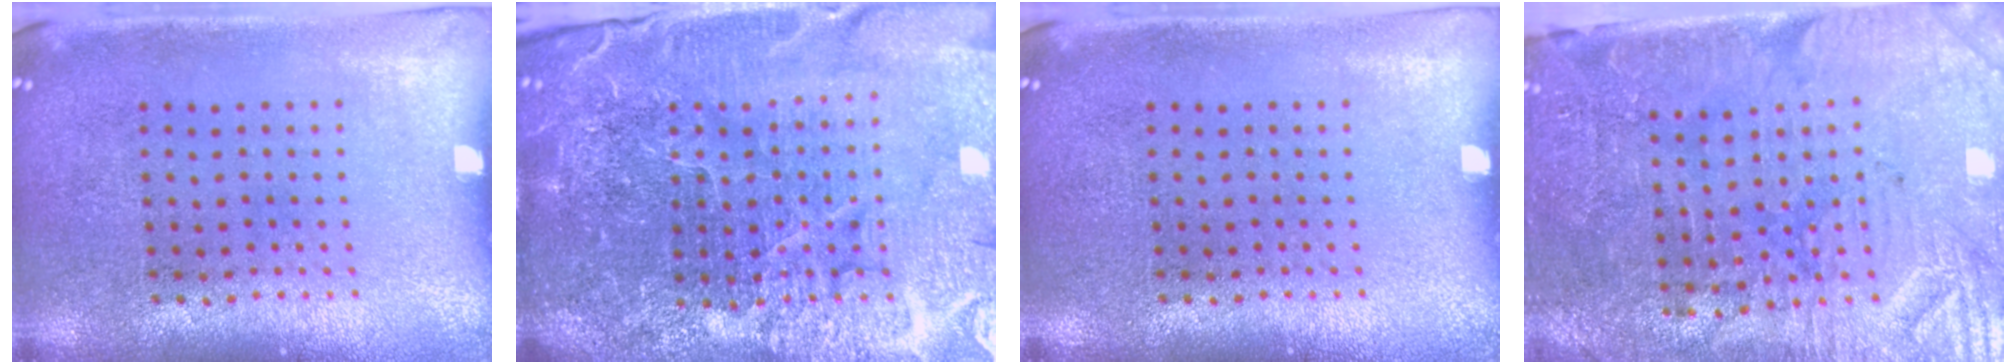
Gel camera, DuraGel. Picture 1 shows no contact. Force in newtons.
{"total": 6.6, "press": 5.8, "slide": 3.3}
{"total": 0.0}
{"total": 3.8, "press": 3.5, "slide": 1.5}